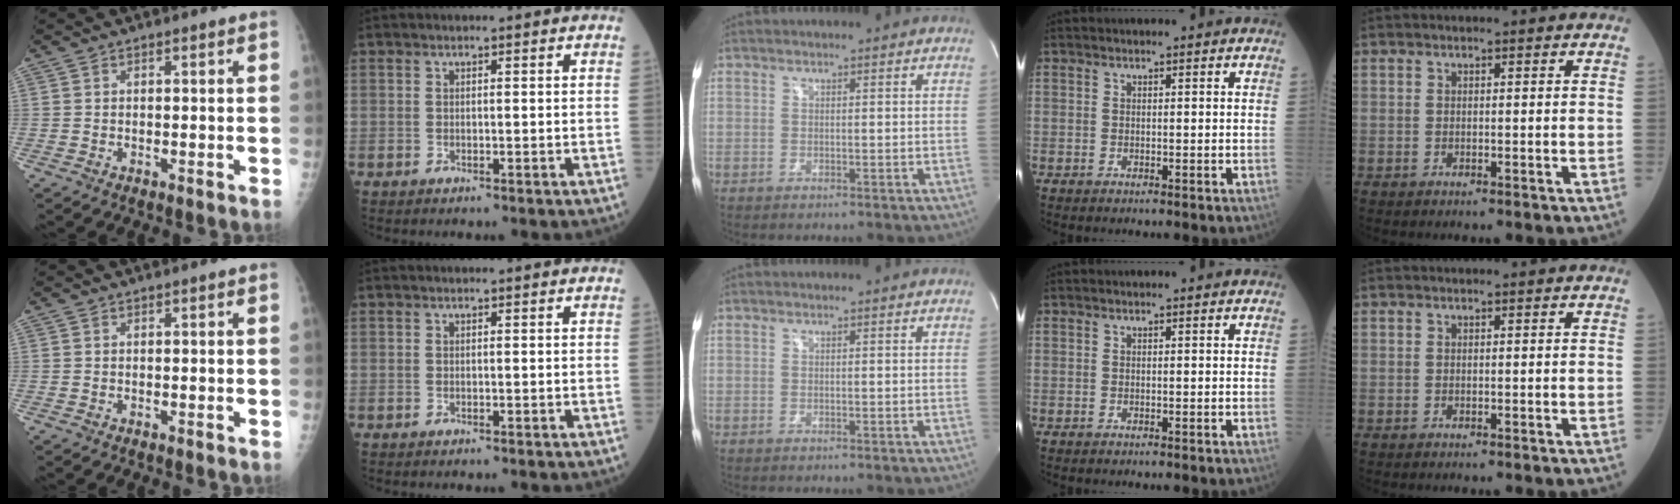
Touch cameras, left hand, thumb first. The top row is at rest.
{}